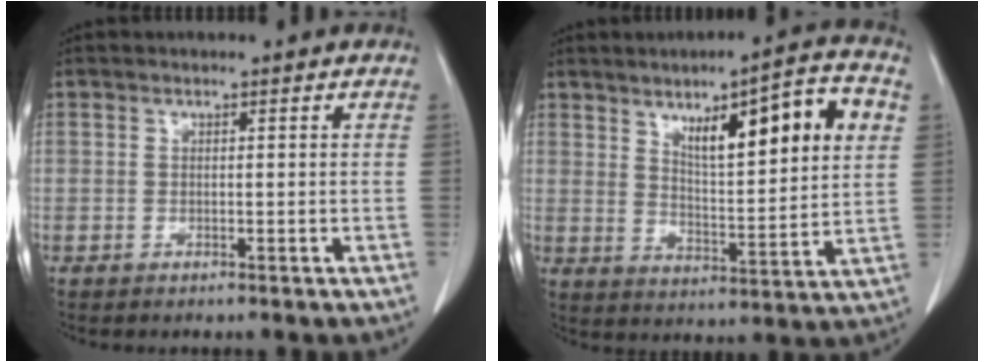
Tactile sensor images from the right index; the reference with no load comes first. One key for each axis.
{"total": 14.7, "fx": 5.9, "fy": 2.5, "fz": 13.2, "tx": -0.196, "ty": 0.012, "tz": 0.092}